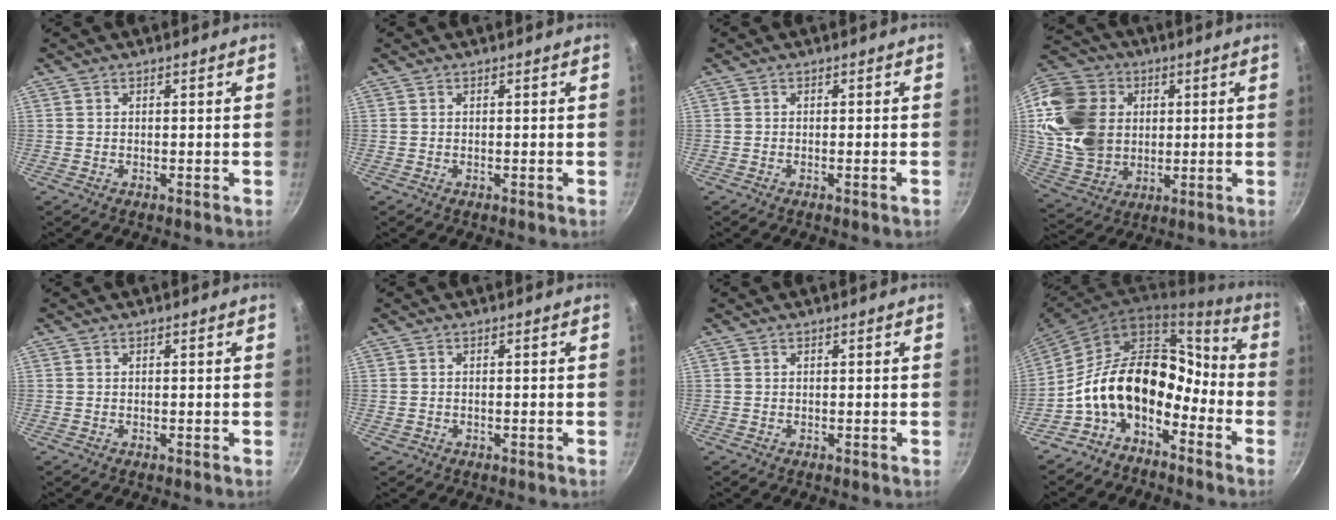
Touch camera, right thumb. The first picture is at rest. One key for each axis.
{"total": 0.0}
{"total": 1.1, "fx": -0.6, "fy": -0.1, "fz": 0.9, "tx": -0.023, "ty": 0.007, "tz": -0.009}
{"total": 20.0, "fx": 3.9, "fy": 16.0, "fz": 11.4, "tx": -0.202, "ty": 0.002, "tz": 0.086}
{"total": 0.0}
{"total": 0.5, "fx": -0.2, "fy": 0.4, "fz": 0.2, "tx": -0.006, "ty": 0.003, "tz": 0.000}
{"total": 0.0}
{"total": 17.1, "fx": -7.0, "fy": 10.7, "fz": 11.4, "tx": -0.155, "ty": 0.092, "tz": -0.147}